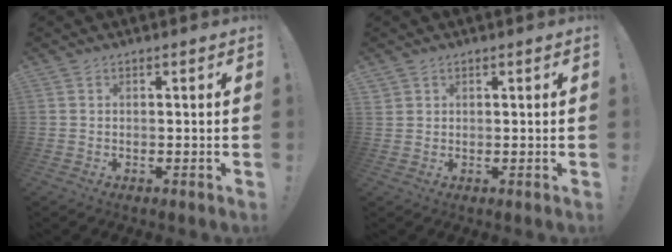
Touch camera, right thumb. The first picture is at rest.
{"total": 1.5, "force": [1.0, 1.1, 0.2], "torque": [0.001, -0.005, 0.019]}